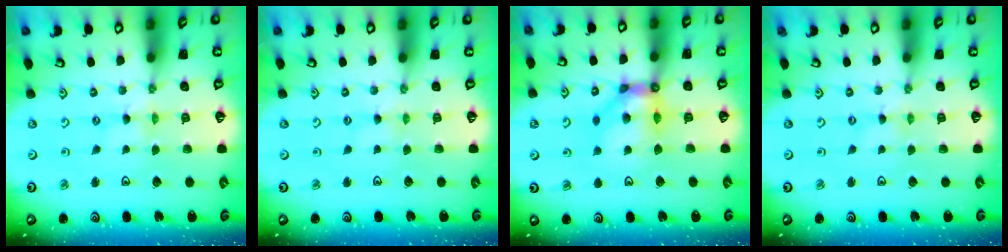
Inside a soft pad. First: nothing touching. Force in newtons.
{"total": 2.4, "press": 2.4, "slide": 0.4}
{"total": 11.3, "press": 11.1, "slide": 2.0}
{"total": 0.0}